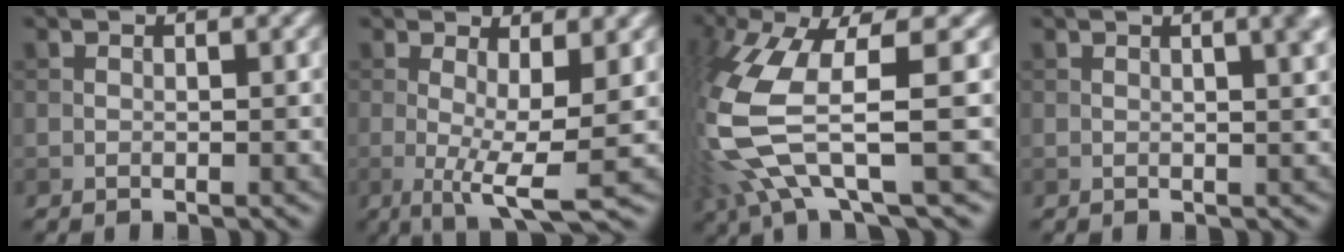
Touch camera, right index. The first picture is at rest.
{"total": 5.6, "force": [-0.1, 1.2, 5.4], "torque": [-0.084, -0.014, 0.000]}
{"total": 10.3, "force": [-1.3, 3.1, 9.7], "torque": [-0.225, -0.011, -0.028]}
{"total": 4.4, "force": [1.8, 1.8, 3.5], "torque": [-0.019, 0.019, 0.003]}